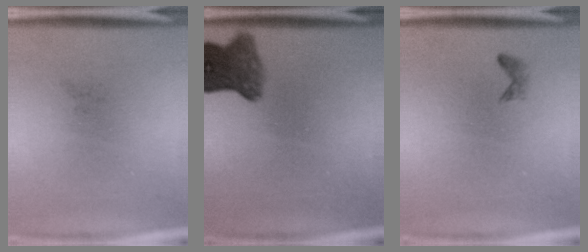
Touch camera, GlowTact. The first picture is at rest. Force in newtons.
{"total": 6.2}
{"total": 0.7}